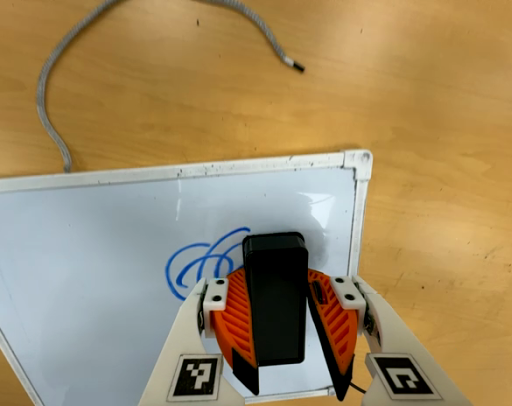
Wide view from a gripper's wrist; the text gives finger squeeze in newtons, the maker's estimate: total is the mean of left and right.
{"total": 10.4, "left": 12.3, "right": 8.5}